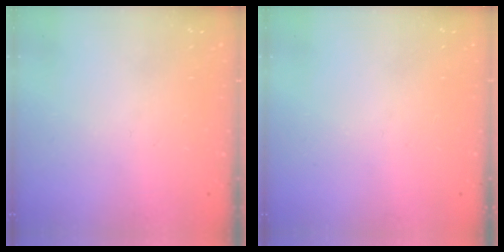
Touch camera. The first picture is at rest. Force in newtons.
{"total": 0.0}